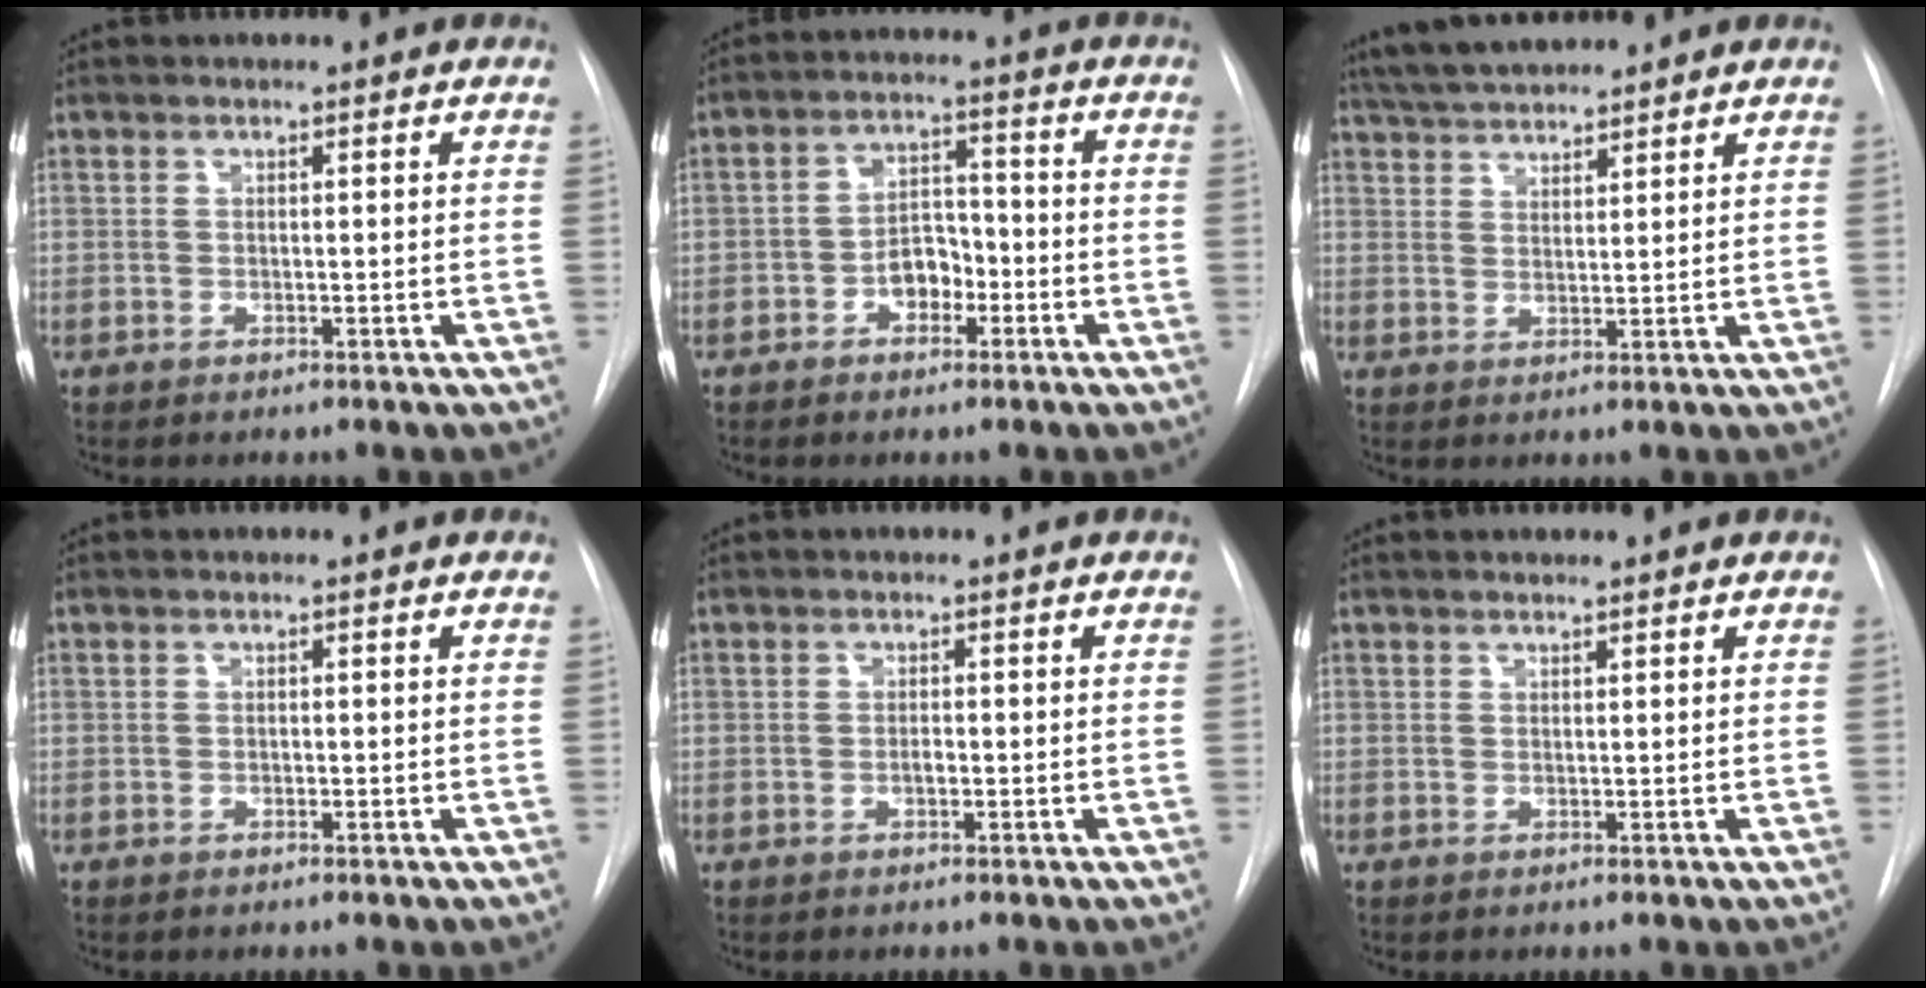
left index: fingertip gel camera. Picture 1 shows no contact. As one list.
[{"total": 5.2, "force": [-2.2, 3.3, 3.3], "torque": [-0.057, 0.019, -0.041]}, {"total": 7.8, "force": [7.2, 1.0, 2.8], "torque": [-0.052, 0.030, 0.128]}, {"total": 0.0}, {"total": 0.9, "force": [-0.3, 0.3, 0.8], "torque": [-0.016, 0.001, -0.007]}, {"total": 1.2, "force": [1.0, 0.0, 0.6], "torque": [-0.012, 0.013, 0.019]}]